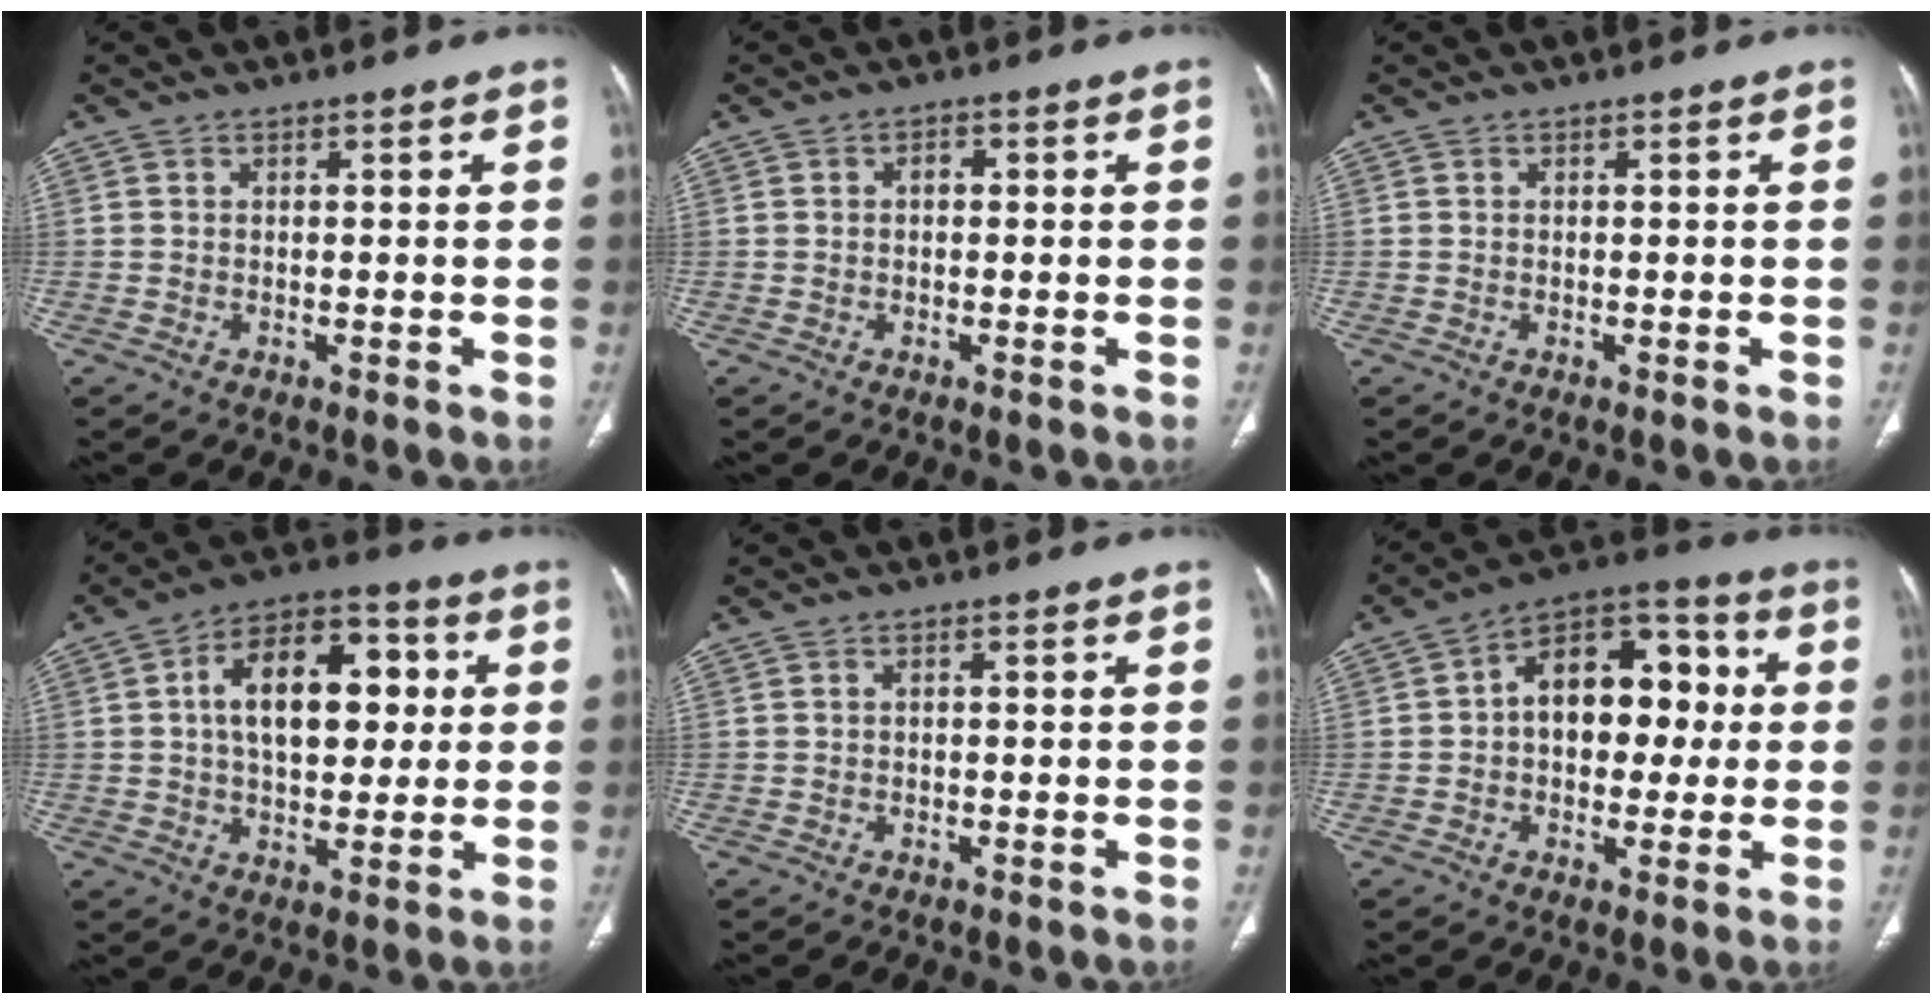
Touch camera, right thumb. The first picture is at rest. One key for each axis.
{"total": 1.5, "fx": 0.0, "fy": 1.1, "fz": 1.1, "tx": -0.014, "ty": 0.009, "tz": -0.001}
{"total": 0.0}
{"total": 16.6, "fx": 2.9, "fy": 9.9, "fz": 13.1, "tx": -0.173, "ty": 0.019, "tz": 0.041}
{"total": 0.0}
{"total": 15.7, "fx": 1.3, "fy": 10.3, "fz": 11.8, "tx": -0.128, "ty": 0.039, "tz": 0.009}